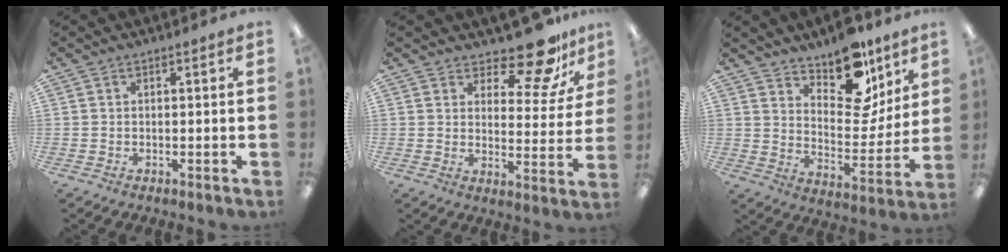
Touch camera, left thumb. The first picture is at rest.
{"total": 13.5, "force": [10.9, 4.7, 6.5], "torque": [-0.087, -0.080, 0.188]}
{"total": 14.7, "force": [11.6, 6.7, 6.1], "torque": [-0.078, -0.090, 0.206]}